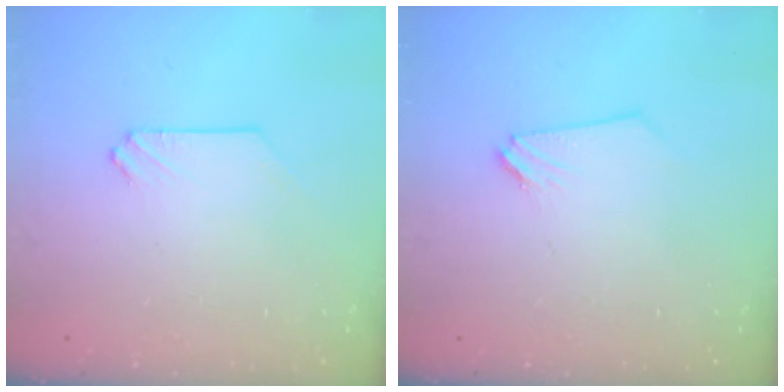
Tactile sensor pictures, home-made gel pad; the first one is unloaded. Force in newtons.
{"total": 0.0}